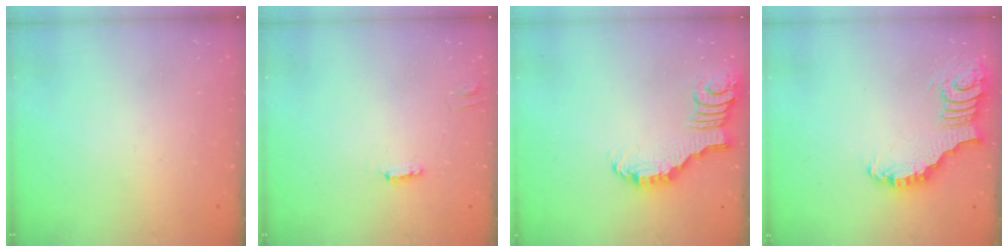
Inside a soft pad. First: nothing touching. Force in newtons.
{"total": 2.6, "press": 2.6, "slide": 0.4}
{"total": 2.2, "press": 2.2, "slide": 0.4}
{"total": 3.5, "press": 3.5, "slide": 0.6}